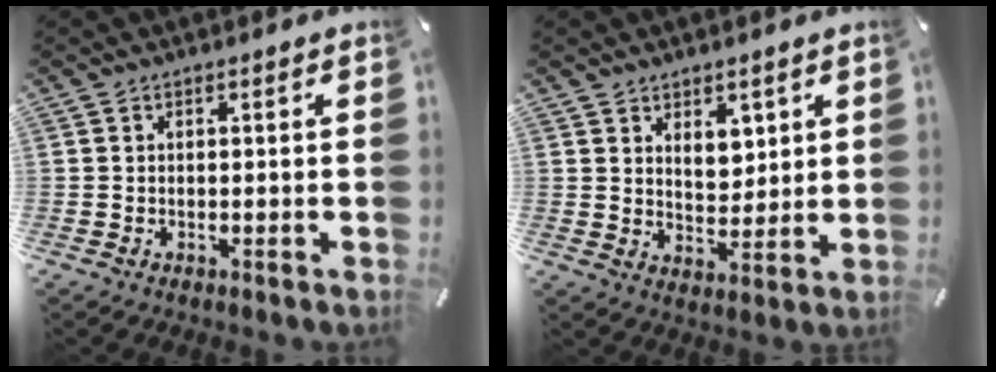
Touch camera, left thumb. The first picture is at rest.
{"total": 5.8, "force": [3.5, 3.9, 2.5], "torque": [-0.022, -0.019, 0.058]}